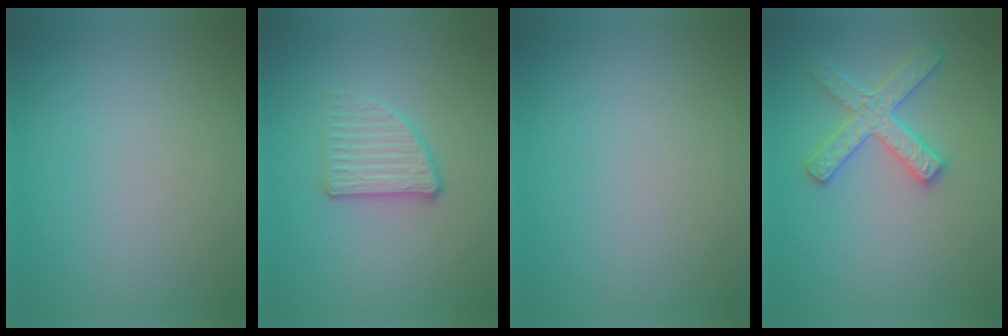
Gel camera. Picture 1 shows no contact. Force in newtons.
{"total": 2.8, "press": 2.5, "slide": 1.2}
{"total": 0.0}
{"total": 3.6, "press": 3.5, "slide": 1.0}